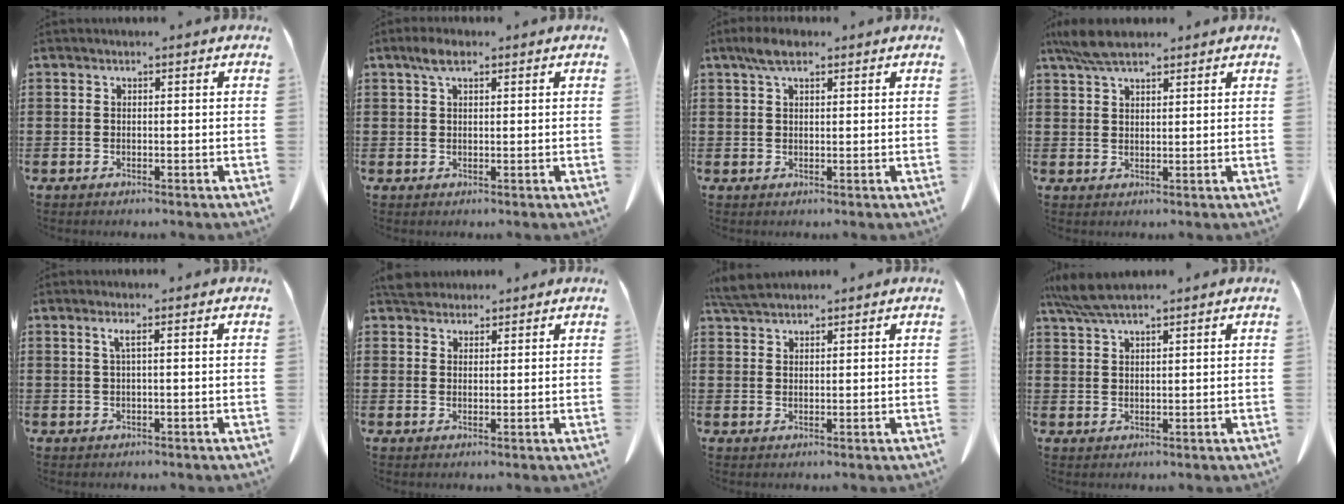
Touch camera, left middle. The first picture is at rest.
{"total": 3.0, "force": [1.8, 1.3, 2.1], "torque": [-0.047, 0.006, 0.032]}
{"total": 3.6, "force": [2.2, 1.5, 2.4], "torque": [-0.054, 0.006, 0.041]}
{"total": 5.6, "force": [4.4, 1.7, 3.1], "torque": [-0.072, -0.003, 0.084]}
{"total": 1.6, "force": [0.5, -0.1, 1.5], "torque": [-0.031, -0.004, 0.008]}
{"total": 3.4, "force": [3.1, 1.2, 0.7], "torque": [-0.014, -0.005, 0.060]}
{"total": 3.7, "force": [3.3, 0.7, 1.6], "torque": [-0.040, -0.003, 0.064]}
{"total": 5.3, "force": [4.3, 0.8, 3.1], "torque": [-0.070, -0.006, 0.081]}